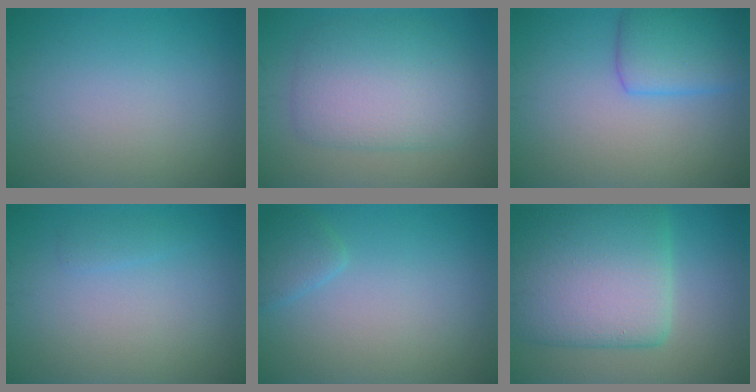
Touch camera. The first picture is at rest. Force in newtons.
{"total": 5.8, "press": 5.8, "slide": 0.1}
{"total": 4.2, "press": 4.2, "slide": 0.2}
{"total": 0.8, "press": 0.8, "slide": 0.0}
{"total": 1.5, "press": 1.5, "slide": 0.1}
{"total": 10.8, "press": 10.7, "slide": 0.7}